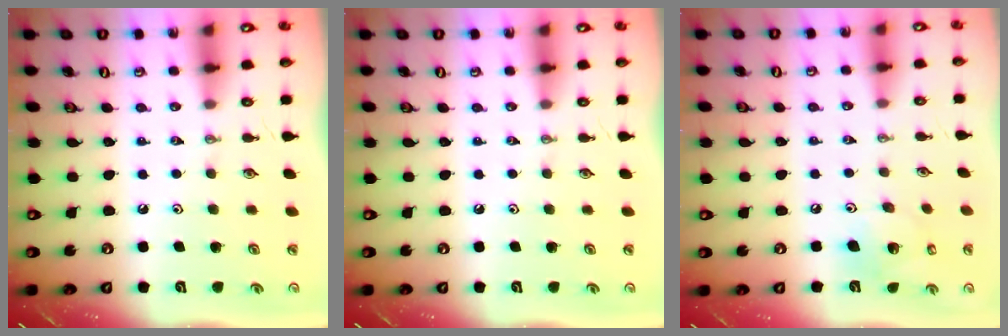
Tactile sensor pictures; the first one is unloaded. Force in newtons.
{"total": 0.0}
{"total": 11.2, "press": 11.0, "slide": 2.0}